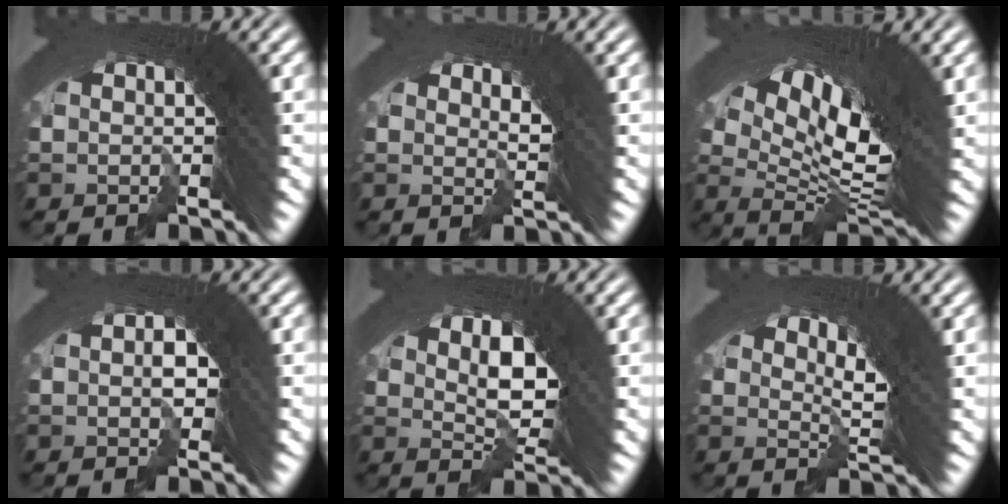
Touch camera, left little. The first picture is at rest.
{"total": 1.8, "force": [1.0, 0.5, 1.4], "torque": [-0.033, -0.011, 0.021]}
{"total": 13.0, "force": [2.3, 6.7, 10.9], "torque": [-0.176, -0.010, 0.040]}
{"total": 1.5, "force": [-0.7, 1.1, 0.8], "torque": [-0.027, -0.011, -0.009]}
{"total": 4.7, "force": [0.1, 2.9, 3.7], "torque": [-0.073, -0.021, 0.008]}
{"total": 3.6, "force": [1.7, 0.9, 3.1], "torque": [-0.059, -0.010, 0.031]}